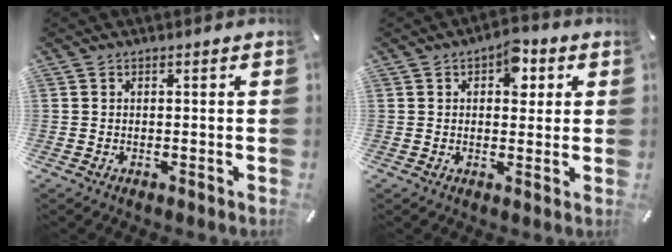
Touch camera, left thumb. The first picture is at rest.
{"total": 6.4, "force": [2.4, 3.9, 4.4], "torque": [-0.045, -0.007, 0.032]}